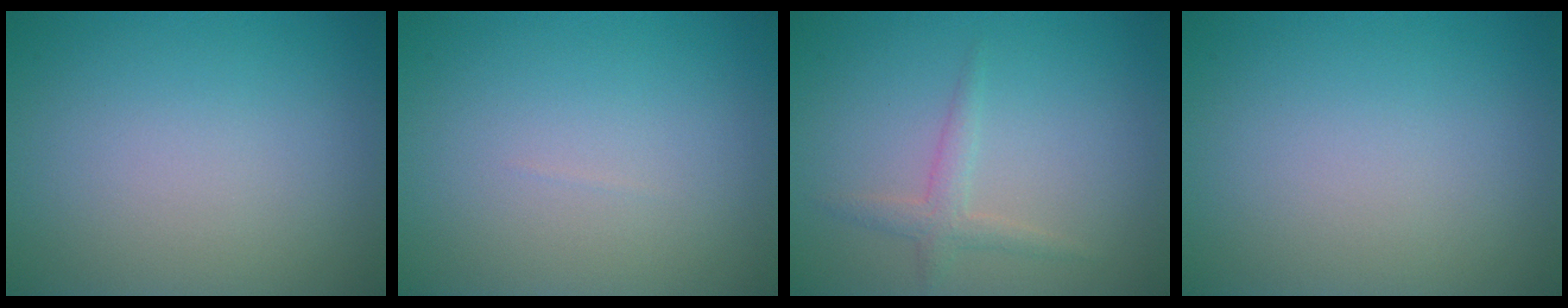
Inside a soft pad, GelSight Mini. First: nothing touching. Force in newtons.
{"total": 0.0}
{"total": 1.8, "press": 1.8, "slide": 0.0}
{"total": 0.0}